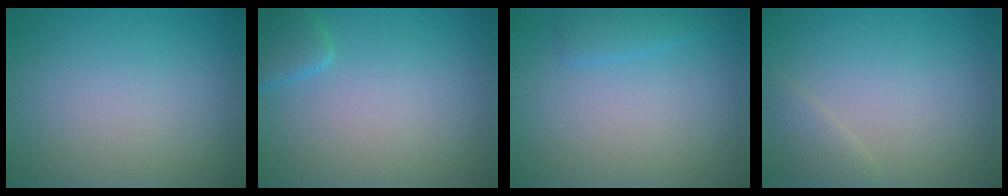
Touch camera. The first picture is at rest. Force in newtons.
{"total": 2.1, "press": 2.1, "slide": 0.2}
{"total": 1.4, "press": 1.4, "slide": 0.1}
{"total": 1.6, "press": 1.6, "slide": 0.1}